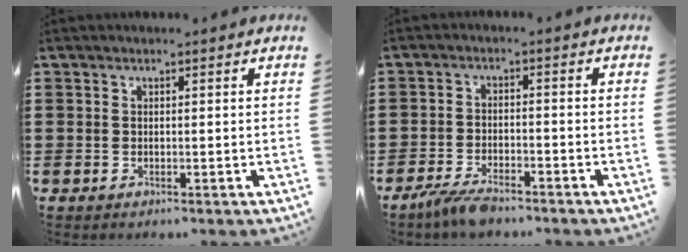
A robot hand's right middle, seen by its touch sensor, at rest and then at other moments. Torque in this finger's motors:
{"motor_torque": [2.14, 0.00, 0.07, 0.03]}